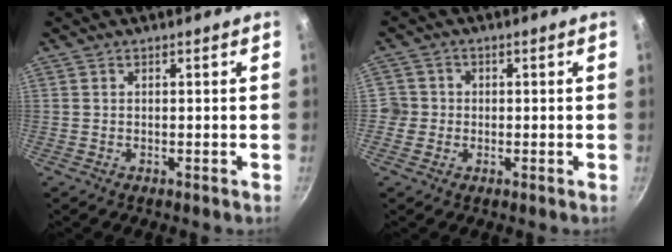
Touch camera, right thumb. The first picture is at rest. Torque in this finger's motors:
{"motor_torque": [0.13, 0.40, 0.34, 0.01, -0.06]}